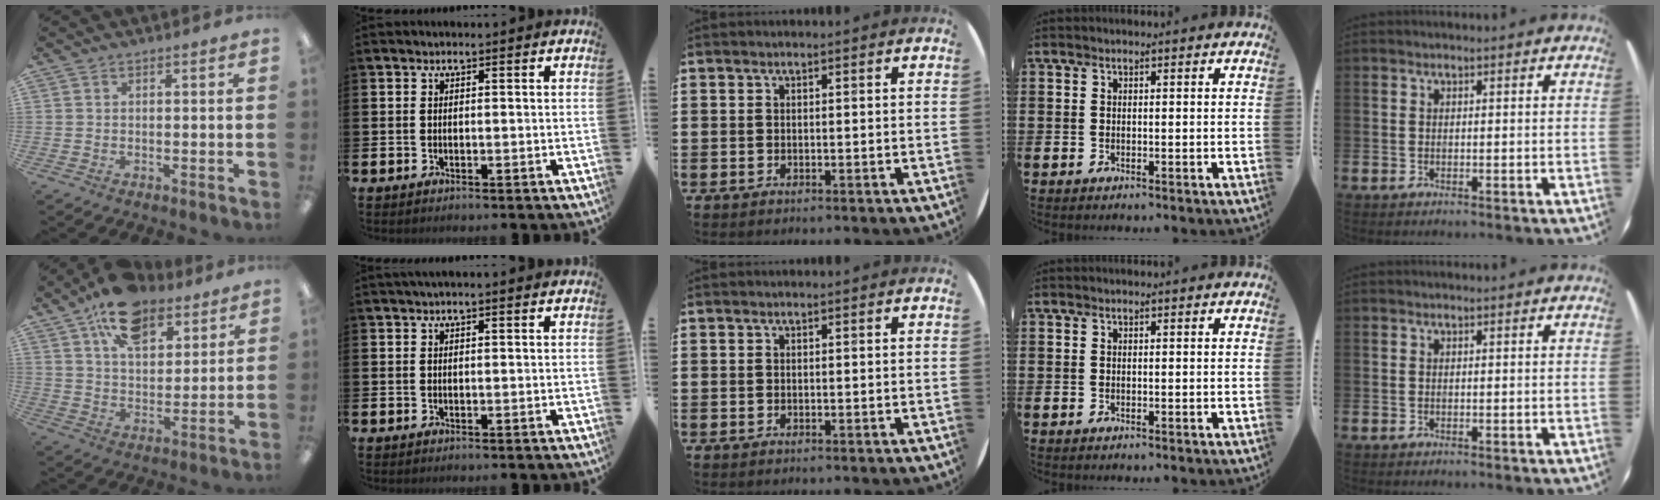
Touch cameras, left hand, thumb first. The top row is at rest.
{"thumb": {"total": 15.3, "force": [10.1, 8.1, 8.1], "torque": [-0.128, -0.043, 0.182]}, "index": {"total": 0.8, "force": [0.6, -0.1, 0.4], "torque": [-0.006, 0.000, 0.011]}}